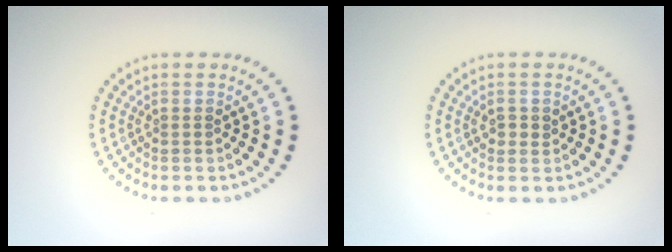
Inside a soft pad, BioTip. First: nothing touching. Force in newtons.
{"total": 1.2, "press": 1.0, "slide": 0.6}